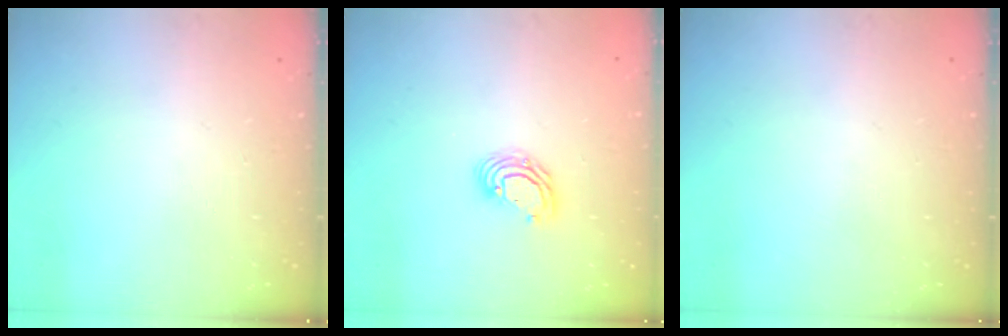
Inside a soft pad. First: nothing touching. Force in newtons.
{"total": 7.0, "press": 7.0, "slide": 0.8}
{"total": 0.0}